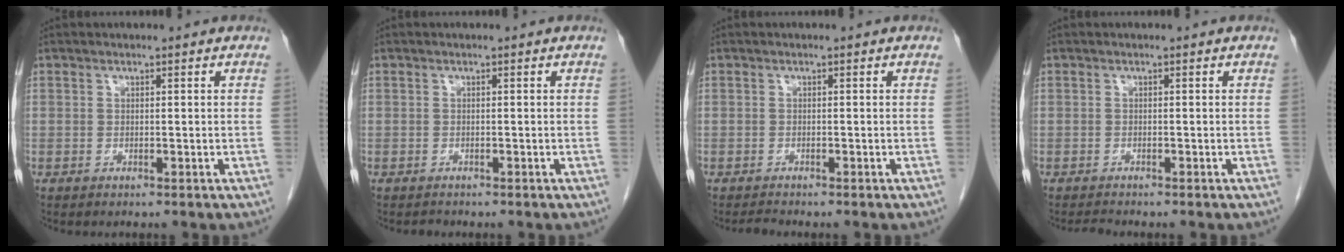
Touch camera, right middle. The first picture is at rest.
{"total": 0.6, "force": [-0.5, 0.2, 0.0], "torque": [-0.004, -0.001, -0.010]}
{"total": 0.8, "force": [-0.8, -0.1, 0.0], "torque": [-0.005, -0.006, -0.012]}
{"total": 1.0, "force": [-1.0, 0.0, 0.1], "torque": [-0.006, -0.006, -0.014]}